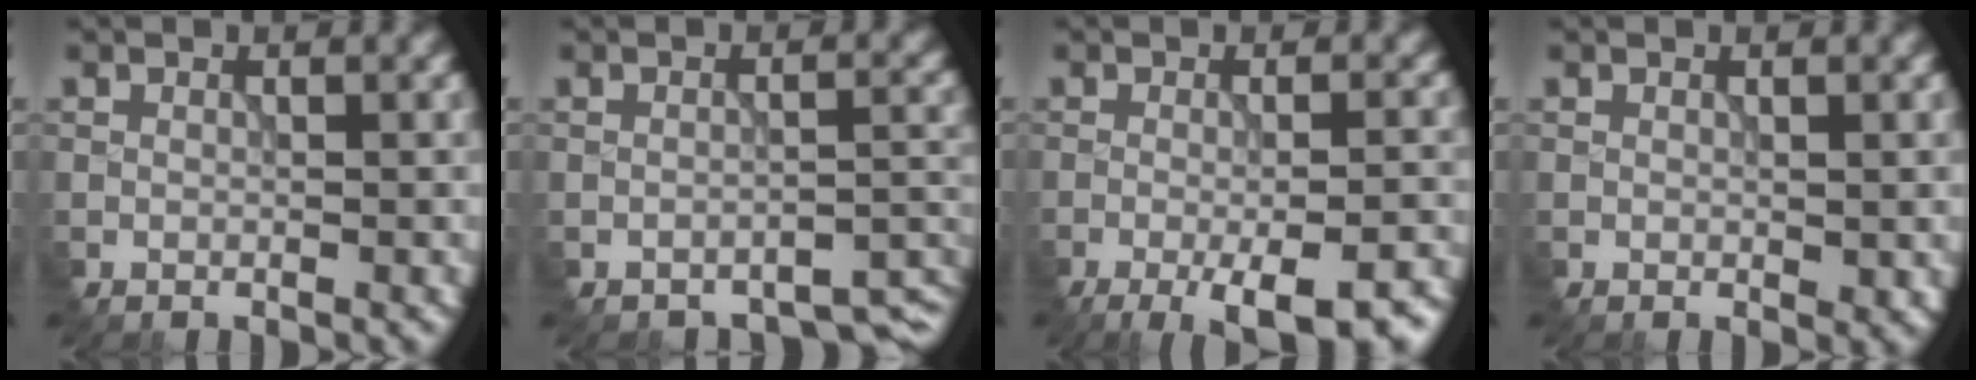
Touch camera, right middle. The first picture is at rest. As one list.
[{"total": 3.4, "force": [-3.3, 0.5, 0.6], "torque": [-0.013, -0.005, -0.044]}, {"total": 7.5, "force": [-3.9, 2.2, 6.0], "torque": [-0.087, -0.008, -0.049]}, {"total": 0.9, "force": [0.0, 0.5, 0.7], "torque": [-0.013, -0.001, -0.002]}]